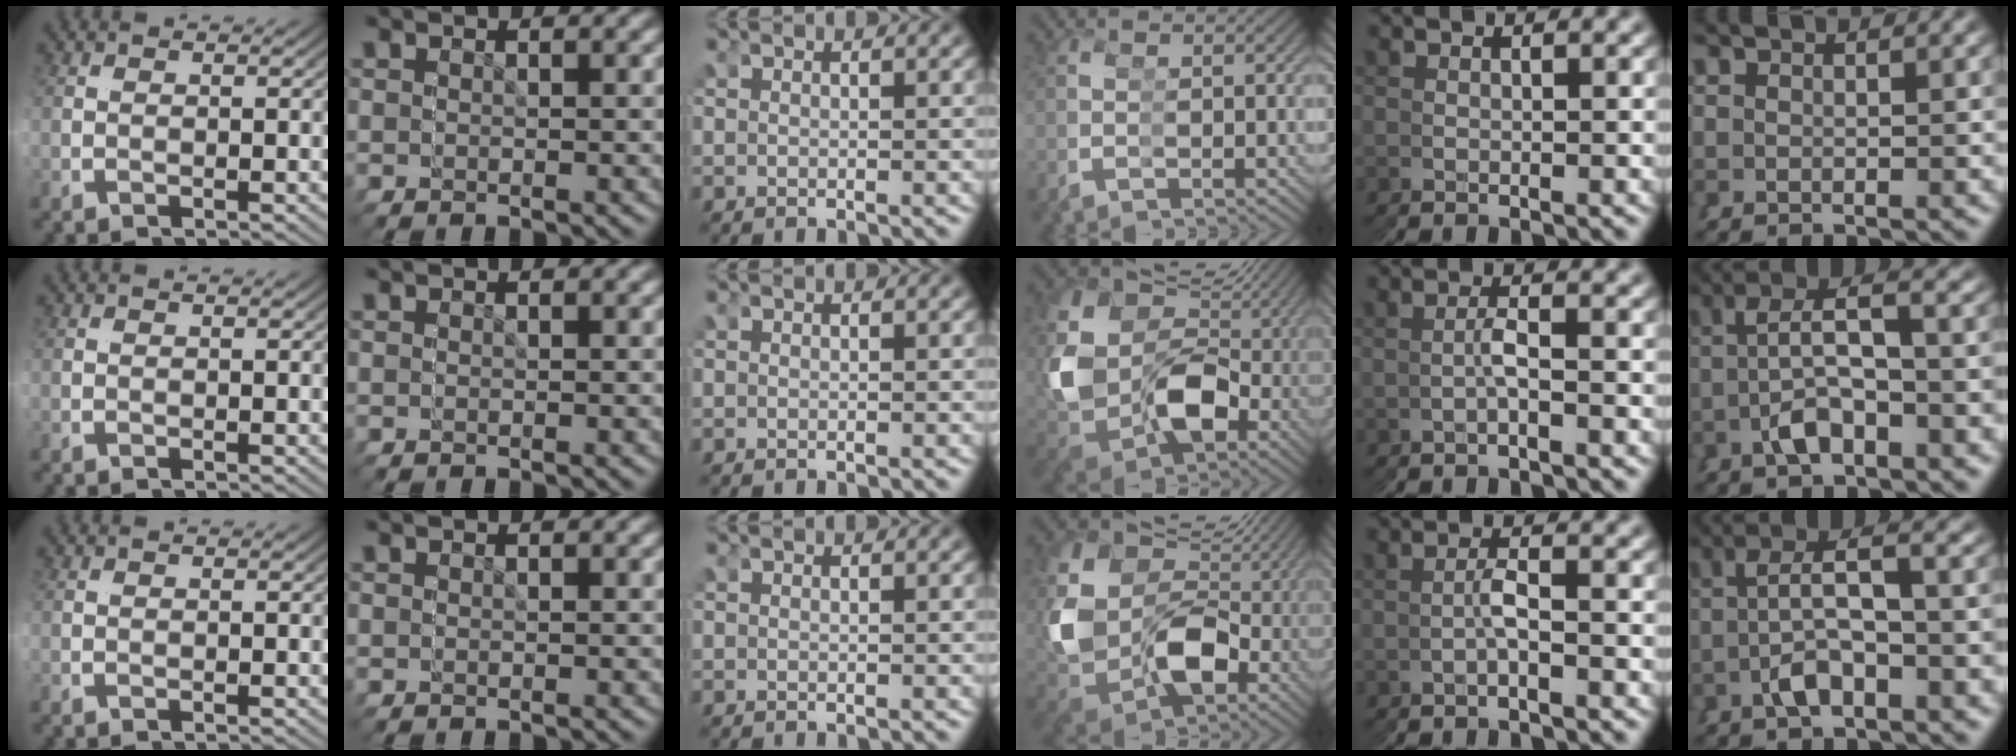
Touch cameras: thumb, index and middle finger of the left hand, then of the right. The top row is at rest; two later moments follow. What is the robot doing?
{"motion": "grasp_and_lifting", "object": "stress ball aka squeeze ball"}